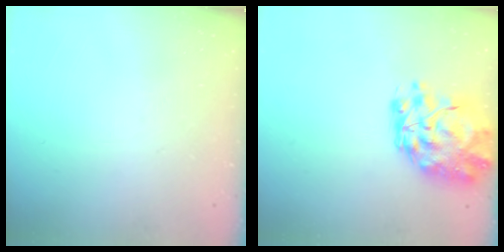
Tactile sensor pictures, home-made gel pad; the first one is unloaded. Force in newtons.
{"total": 11.9, "press": 11.3, "slide": 3.9}